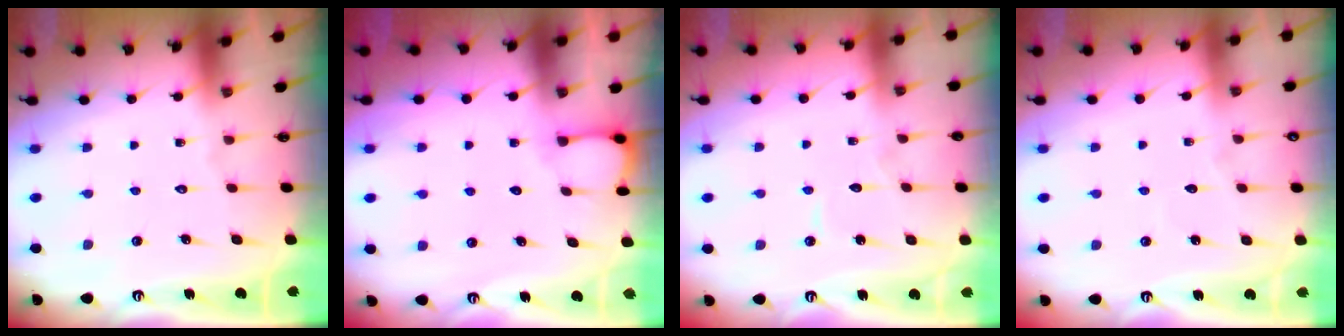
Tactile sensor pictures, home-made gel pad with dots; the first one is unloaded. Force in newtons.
{"total": 2.7, "press": 2.7, "slide": 0.3}
{"total": 3.2, "press": 3.2, "slide": 0.1}
{"total": 2.6, "press": 2.6, "slide": 0.4}